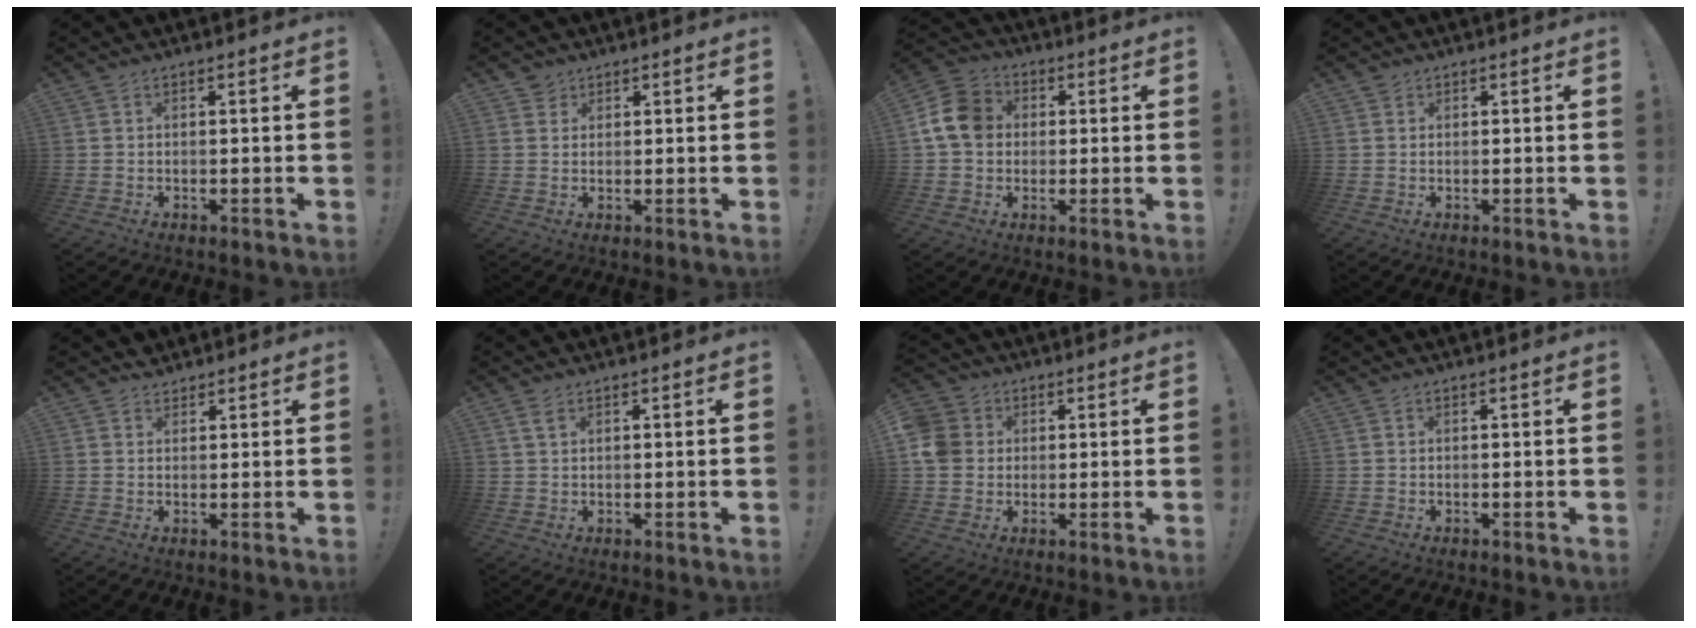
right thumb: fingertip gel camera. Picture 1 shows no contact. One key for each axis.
{"total": 2.6, "fx": 1.9, "fy": 1.9, "fz": 0.2, "tx": 0.004, "ty": -0.009, "tz": 0.032}
{"total": 12.4, "fx": 1.6, "fy": 10.2, "fz": 6.7, "tx": -0.113, "ty": 0.018, "tz": 0.038}
{"total": 0.9, "fx": 0.7, "fy": 0.6, "fz": -0.1, "tx": 0.010, "ty": -0.004, "tz": 0.012}
{"total": 2.2, "fx": 1.9, "fy": 1.1, "fz": 0.1, "tx": 0.011, "ty": -0.013, "tz": 0.034}
{"total": 2.3, "fx": 1.3, "fy": 1.1, "fz": 1.6, "tx": -0.028, "ty": -0.002, "tz": 0.023}
{"total": 8.6, "fx": 1.1, "fy": 7.8, "fz": 3.5, "tx": -0.077, "ty": 0.006, "tz": 0.024}
{"total": 0.0}